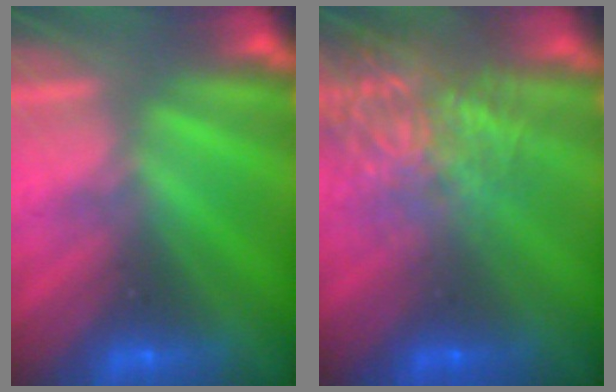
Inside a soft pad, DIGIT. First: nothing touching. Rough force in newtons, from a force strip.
{"total": 7.2}